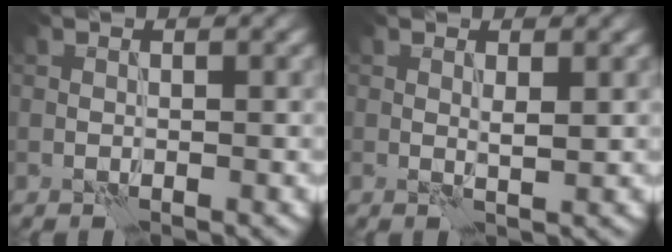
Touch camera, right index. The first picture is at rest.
{"total": 1.0, "force": [0.6, 0.1, 0.8], "torque": [-0.014, -0.002, 0.008]}